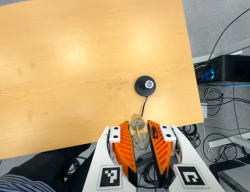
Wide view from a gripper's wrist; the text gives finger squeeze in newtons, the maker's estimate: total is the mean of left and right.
{"total": 20.4, "left": 24.0, "right": 16.9}